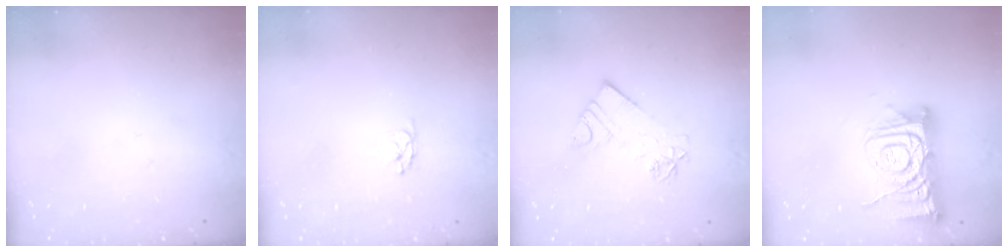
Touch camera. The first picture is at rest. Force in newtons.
{"total": 2.9, "press": 2.9, "slide": 0.3}
{"total": 9.4, "press": 9.4, "slide": 0.7}
{"total": 12.6, "press": 12.6, "slide": 1.1}